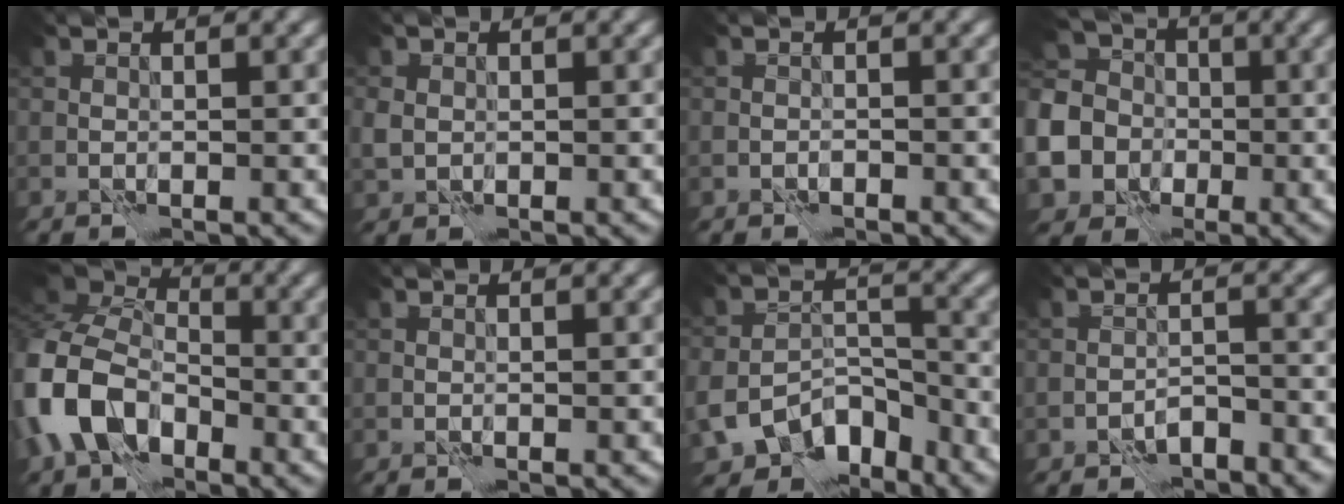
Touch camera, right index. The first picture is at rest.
{"total": 1.7, "force": [-0.1, 1.6, 0.7], "torque": [-0.019, -0.005, -0.003]}
{"total": 0.5, "force": [-0.5, 0.3, 0.1], "torque": [-0.002, 0.003, -0.010]}
{"total": 9.9, "force": [-3.7, 8.7, 3.2], "torque": [-0.097, -0.030, -0.075]}
{"total": 10.5, "force": [-4.3, 7.3, 6.3], "torque": [-0.158, -0.023, -0.094]}
{"total": 0.0}
{"total": 7.3, "force": [-4.8, 4.2, 3.6], "torque": [-0.050, -0.013, -0.083]}
{"total": 3.5, "force": [-2.9, 1.4, 1.6], "torque": [-0.021, 0.003, -0.047]}